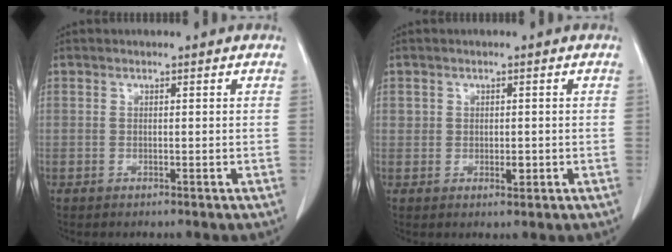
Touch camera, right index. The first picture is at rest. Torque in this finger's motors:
{"motor_torque": [-0.04, 0.04, 0.07, 0.02]}